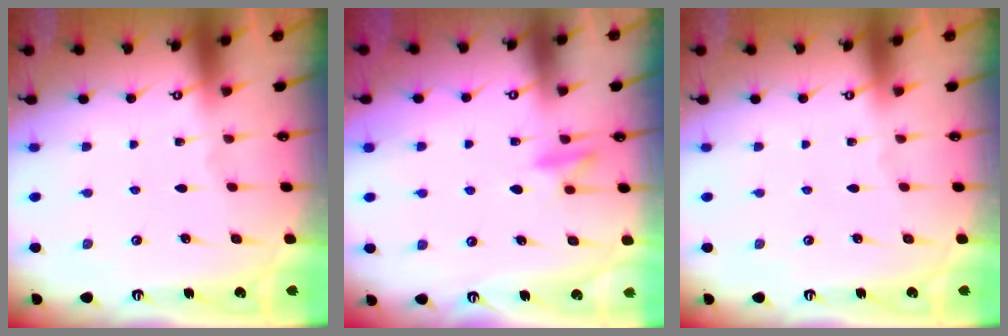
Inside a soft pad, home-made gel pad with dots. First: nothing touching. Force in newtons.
{"total": 9.0, "press": 8.9, "slide": 1.2}
{"total": 0.0}